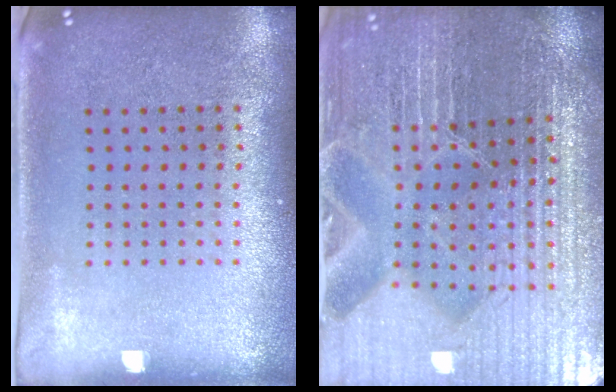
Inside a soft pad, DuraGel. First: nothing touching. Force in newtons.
{"total": 5.4, "press": 5.1, "slide": 1.8}